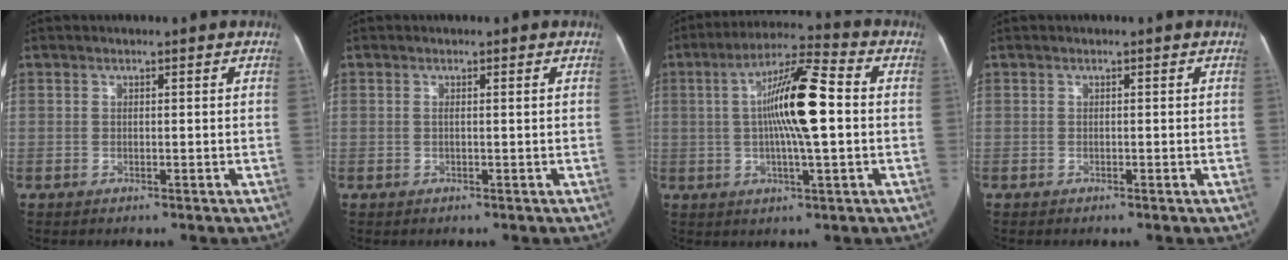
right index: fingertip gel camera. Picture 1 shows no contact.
{"total": 0.9, "force": [0.2, -0.1, 0.9], "torque": [-0.018, 0.004, 0.002]}
{"total": 12.4, "force": [0.5, 1.3, 12.4], "torque": [-0.223, 0.017, 0.001]}
{"total": 0.0}